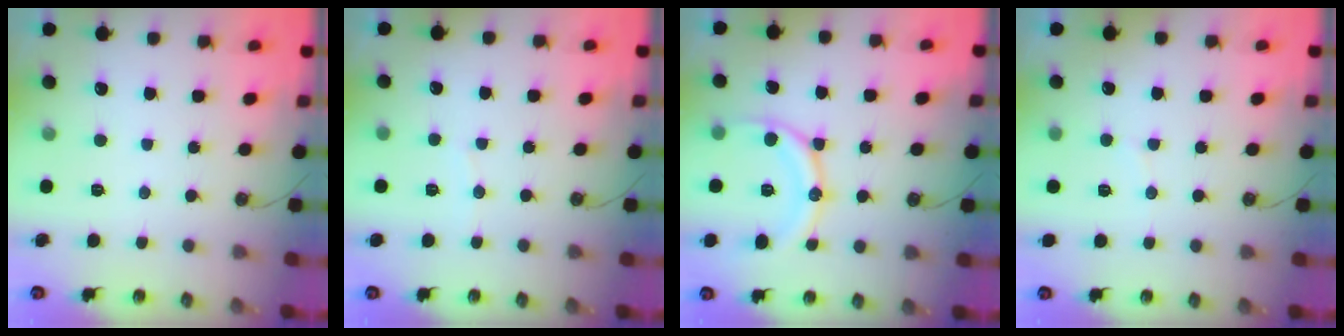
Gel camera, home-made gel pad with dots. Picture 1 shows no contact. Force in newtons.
{"total": 2.7, "press": 2.7, "slide": 0.3}
{"total": 12.5, "press": 12.5, "slide": 0.7}
{"total": 2.9, "press": 2.6, "slide": 1.2}